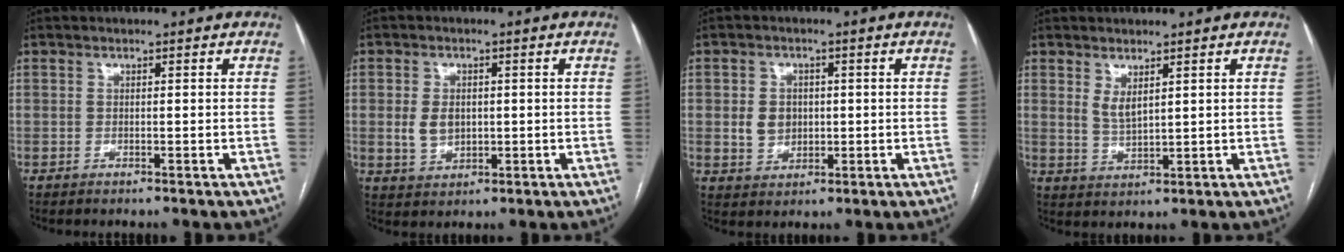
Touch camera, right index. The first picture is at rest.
{"total": 4.4, "force": [0.1, 3.2, 3.1], "torque": [-0.062, 0.004, 0.011]}
{"total": 4.5, "force": [0.2, 3.9, 2.4], "torque": [-0.041, 0.009, 0.014]}
{"total": 2.9, "force": [1.7, 1.0, 2.2], "torque": [-0.047, -0.008, 0.041]}